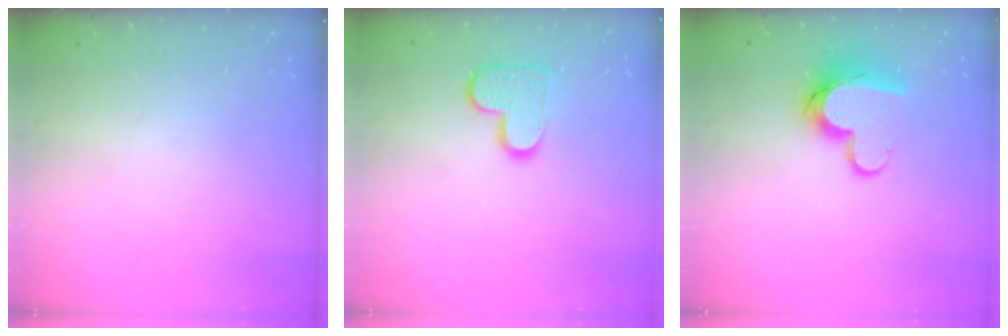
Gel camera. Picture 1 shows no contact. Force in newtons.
{"total": 10.5, "press": 10.5, "slide": 0.5}
{"total": 11.9, "press": 11.8, "slide": 1.1}